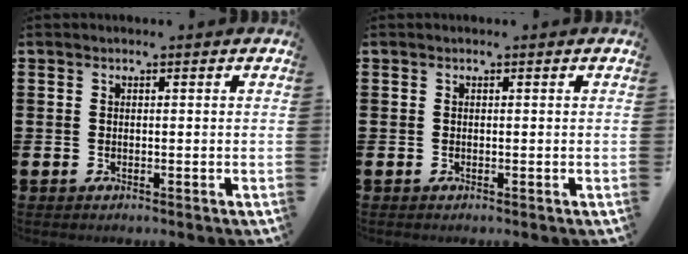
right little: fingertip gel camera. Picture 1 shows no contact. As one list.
[{"total": 0.0}]